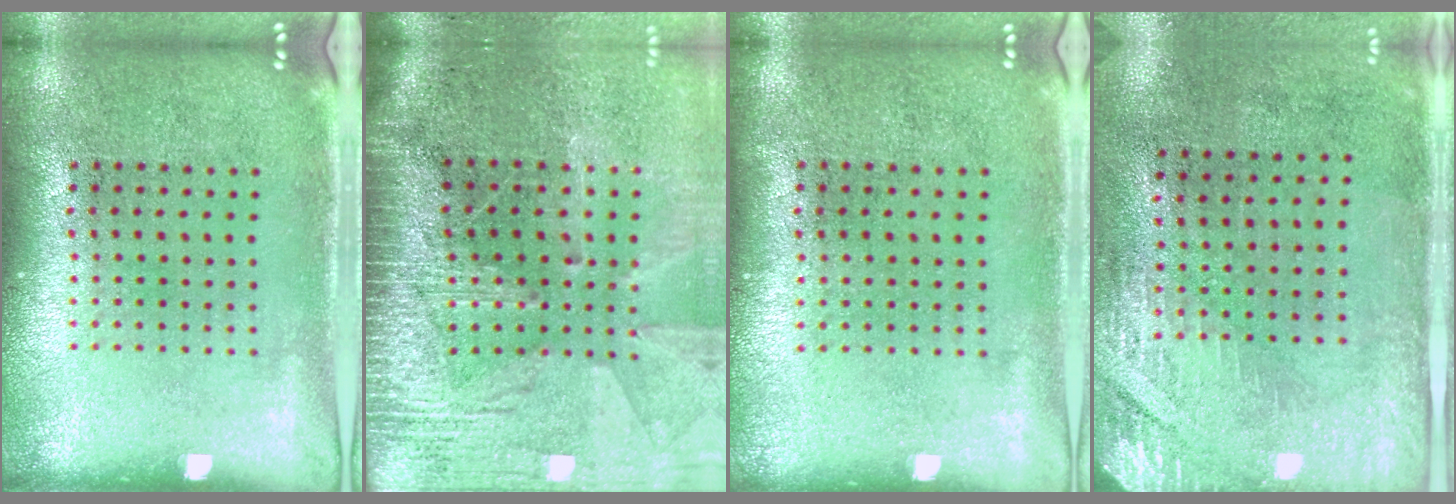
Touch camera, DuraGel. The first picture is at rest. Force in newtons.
{"total": 3.8, "press": 3.3, "slide": 1.8}
{"total": 0.0}
{"total": 2.9, "press": 2.5, "slide": 1.4}